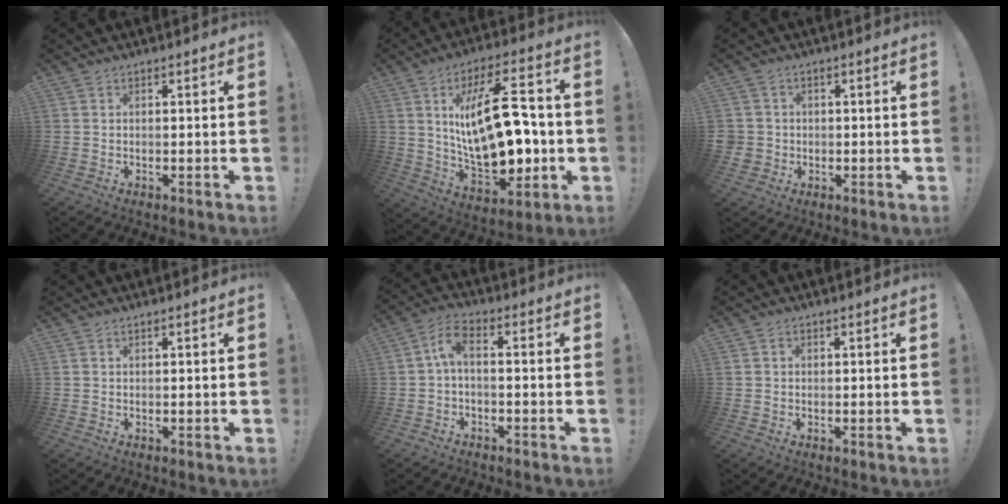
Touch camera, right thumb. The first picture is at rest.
{"total": 25.2, "force": [1.0, 12.4, 21.9], "torque": [-0.376, -0.006, 0.017]}
{"total": 3.6, "force": [-0.3, 3.5, 0.9], "torque": [-0.014, 0.006, -0.003]}
{"total": 0.0}
{"total": 5.9, "force": [-0.3, 2.0, 5.5], "torque": [-0.115, 0.001, -0.008]}
{"total": 0.6, "force": [0.1, 0.6, 0.1], "torque": [-0.008, 0.005, 0.003]}